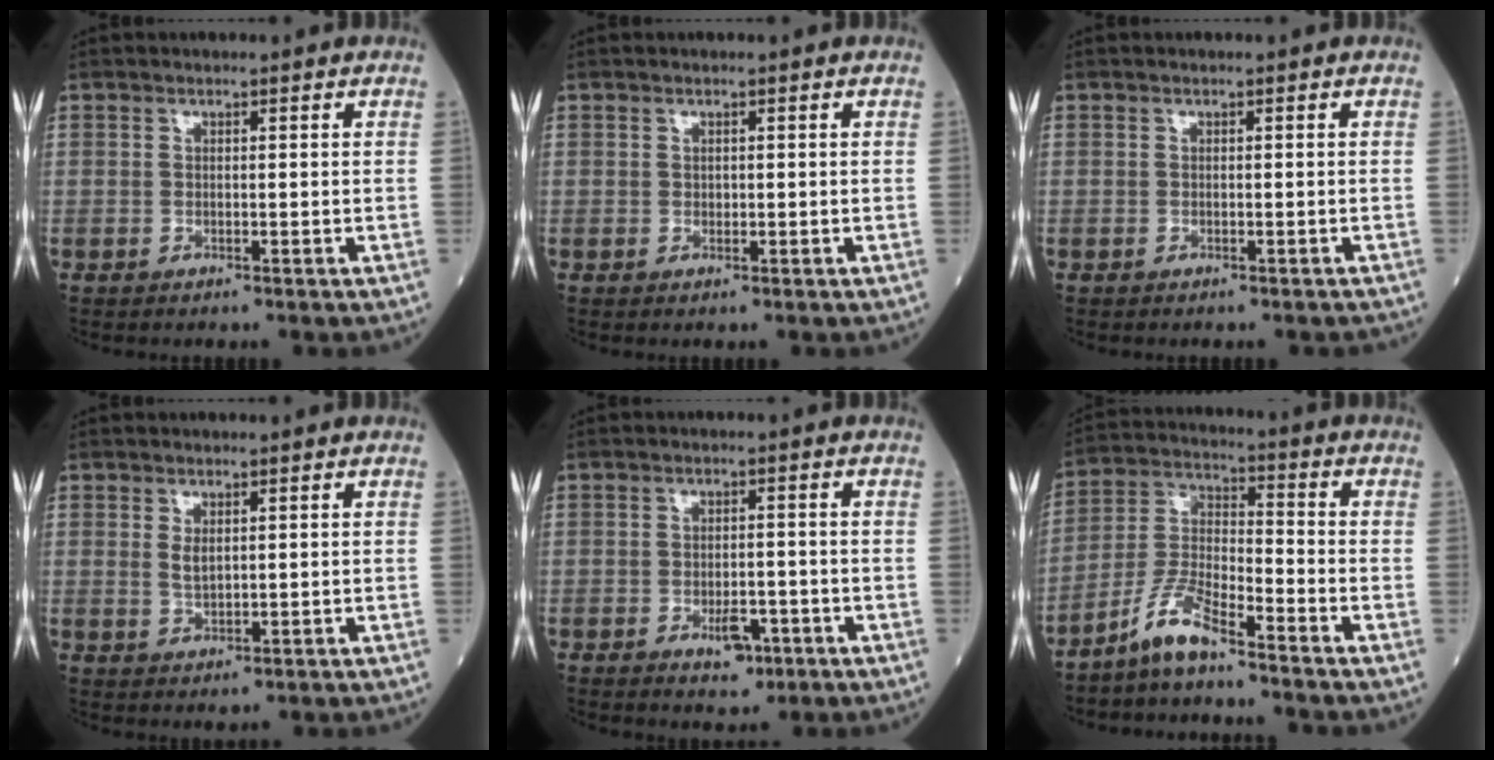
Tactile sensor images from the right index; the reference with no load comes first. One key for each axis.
{"total": 0.5, "fx": 0.1, "fy": 0.4, "fz": 0.3, "tx": -0.002, "ty": 0.000, "tz": 0.002}
{"total": 0.6, "fx": -0.5, "fy": 0.3, "fz": 0.1, "tx": -0.001, "ty": 0.001, "tz": -0.009}
{"total": 2.1, "fx": 0.7, "fy": 0.9, "fz": 1.7, "tx": -0.033, "ty": -0.007, "tz": 0.019}
{"total": 3.8, "fx": -1.8, "fy": 2.0, "fz": 2.7, "tx": -0.038, "ty": 0.004, "tz": -0.018}
{"total": 7.7, "fx": -6.1, "fy": 1.1, "fz": 4.6, "tx": -0.104, "ty": -0.007, "tz": -0.126}